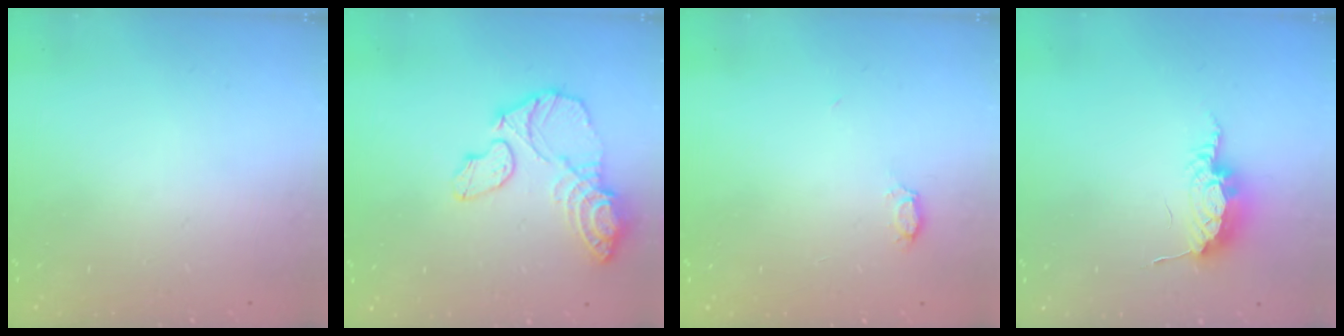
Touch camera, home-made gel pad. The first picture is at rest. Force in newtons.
{"total": 11.9, "press": 11.9, "slide": 1.0}
{"total": 3.1, "press": 3.1, "slide": 0.4}
{"total": 8.7, "press": 8.6, "slide": 0.9}